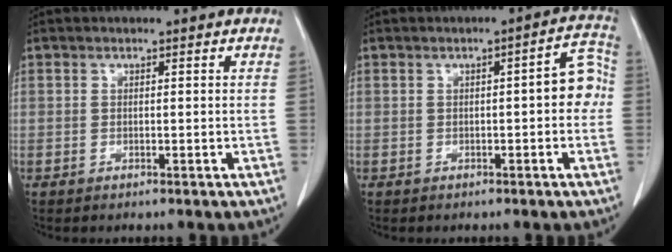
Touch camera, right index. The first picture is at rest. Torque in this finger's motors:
{"motor_torque": [0.54, -0.09, 0.25, 0.05]}